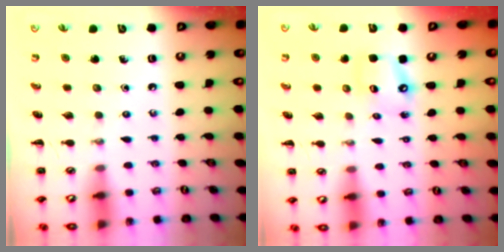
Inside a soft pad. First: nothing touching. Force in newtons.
{"total": 7.2, "press": 7.0, "slide": 1.6}